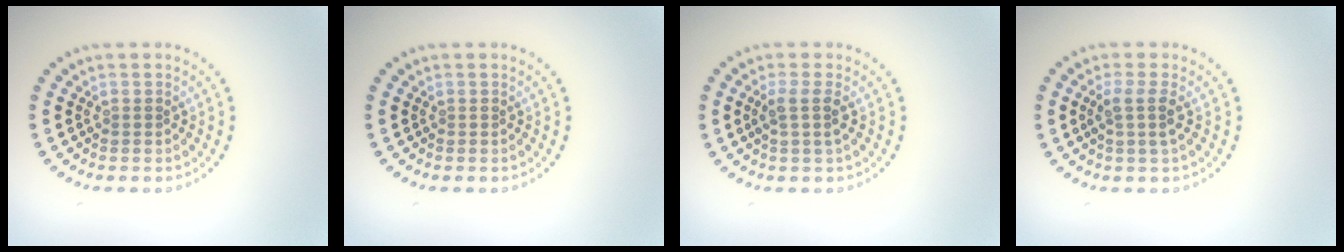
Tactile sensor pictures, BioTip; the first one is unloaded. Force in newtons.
{"total": 0.0}
{"total": 1.9, "press": 1.5, "slide": 1.2}
{"total": 1.9, "press": 1.6, "slide": 1.1}